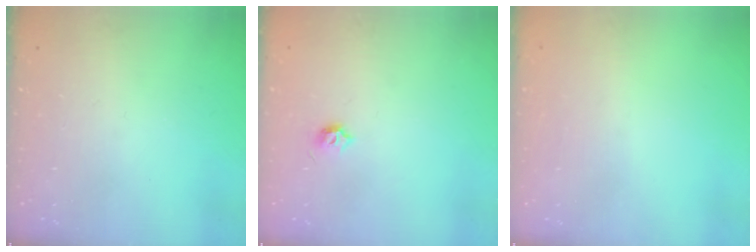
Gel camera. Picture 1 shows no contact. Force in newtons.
{"total": 3.9, "press": 3.8, "slide": 0.7}
{"total": 0.9, "press": 0.9, "slide": 0.1}